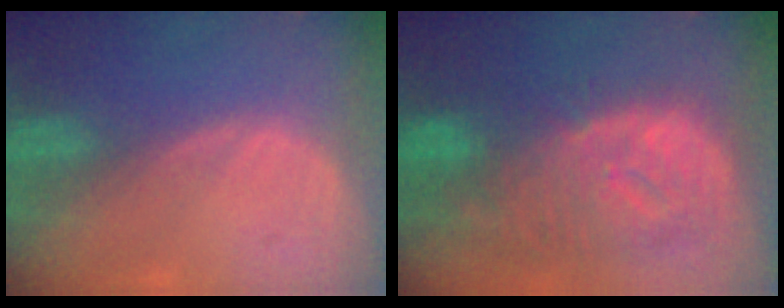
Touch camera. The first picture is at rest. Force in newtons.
{"total": 12.5, "press": 10.8, "slide": 6.3}